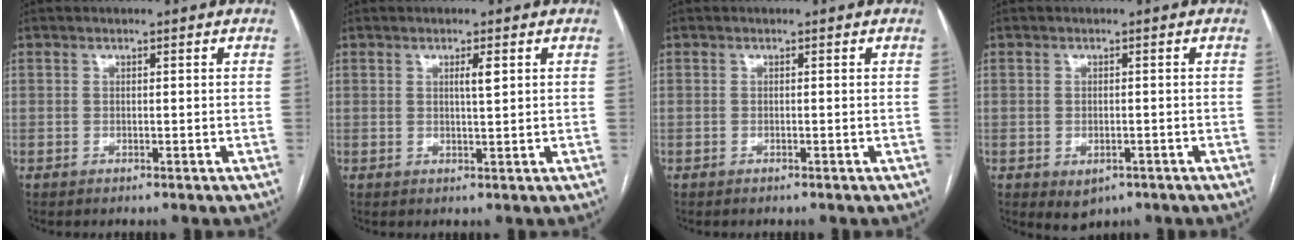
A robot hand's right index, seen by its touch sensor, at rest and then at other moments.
{"total": 2.0, "force": [0.9, 0.1, 1.8], "torque": [-0.031, -0.004, 0.013]}
{"total": 0.0}
{"total": 2.8, "force": [-1.1, 1.9, 1.6], "torque": [-0.020, -0.003, -0.003]}